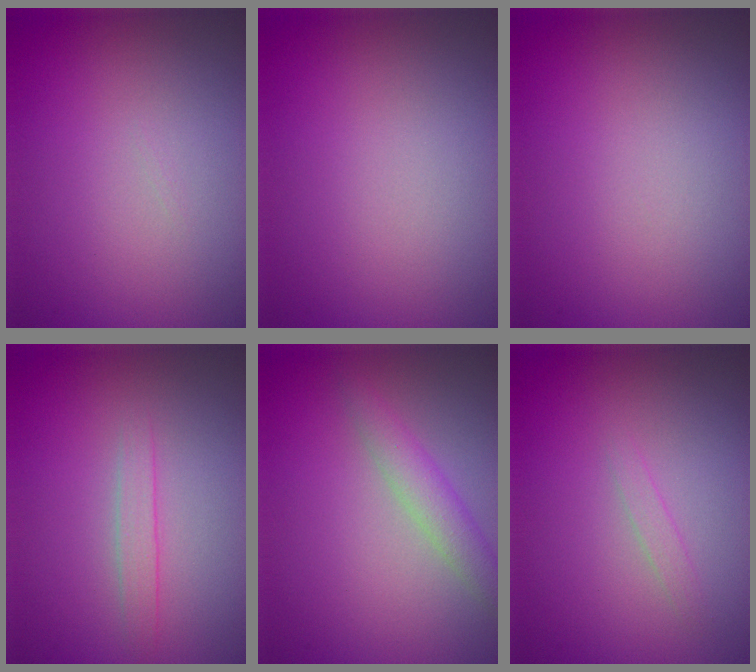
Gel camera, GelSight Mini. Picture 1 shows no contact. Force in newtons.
{"total": 0.0}
{"total": 0.0}
{"total": 1.3, "press": 1.3, "slide": 0.1}
{"total": 2.5, "press": 2.5, "slide": 0.1}
{"total": 0.8, "press": 0.8, "slide": 0.0}